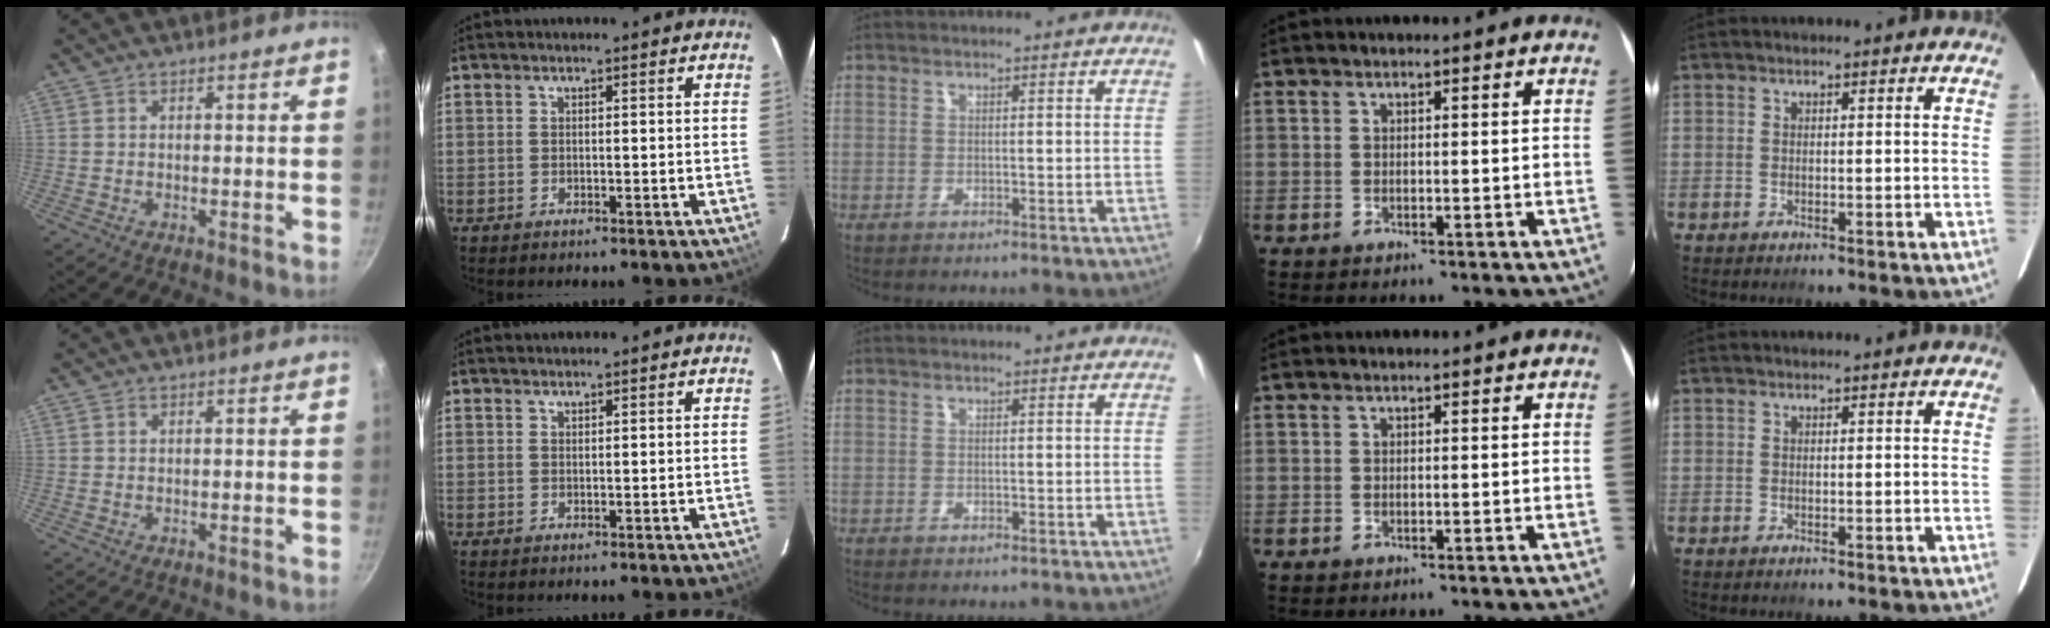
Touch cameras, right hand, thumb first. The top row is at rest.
{"index": {"total": 0.6, "force": [0.6, 0.1, 0.1], "torque": [-0.003, 0.002, 0.012]}}